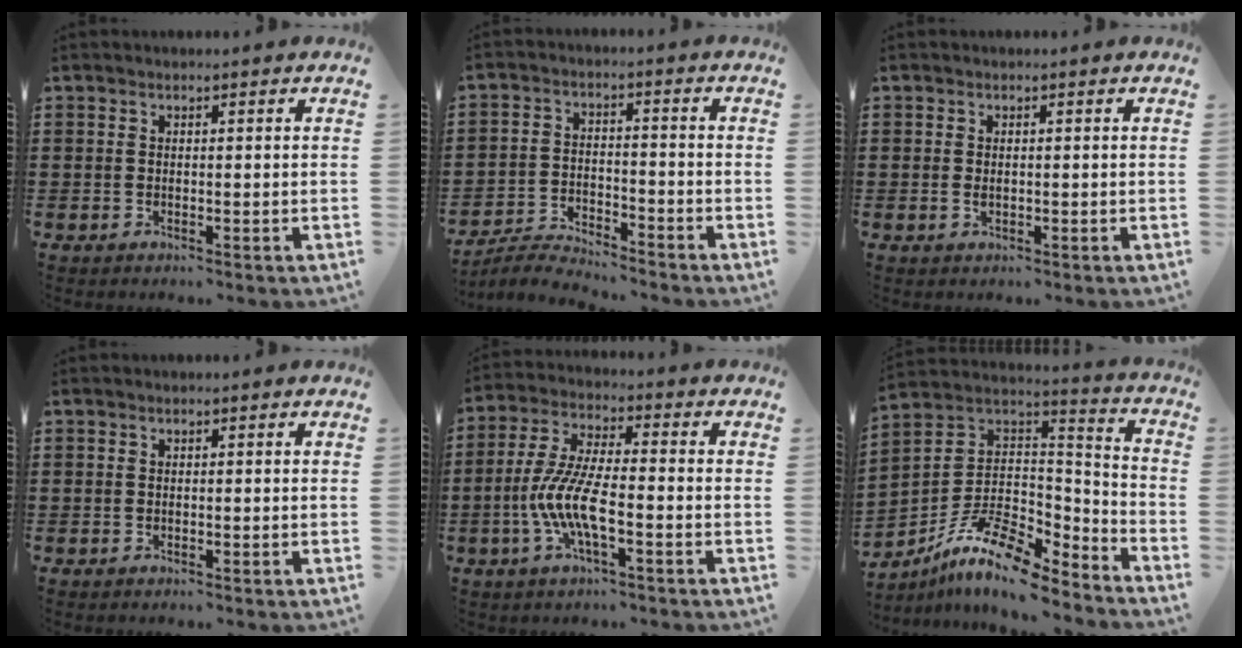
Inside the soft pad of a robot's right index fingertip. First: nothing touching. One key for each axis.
{"total": 4.4, "fx": -4.4, "fy": 0.2, "fz": 0.3, "tx": -0.016, "ty": 0.002, "tz": -0.093}
{"total": 0.9, "fx": 0.0, "fy": 0.4, "fz": 0.8, "tx": -0.017, "ty": 0.000, "tz": 0.000}
{"total": 0.0}
{"total": 9.0, "fx": -2.9, "fy": 2.2, "fz": 8.2, "tx": -0.193, "ty": -0.018, "tz": -0.062}
{"total": 12.3, "fx": -8.8, "fy": 3.7, "fz": 7.7, "tx": -0.156, "ty": 0.016, "tz": -0.168}